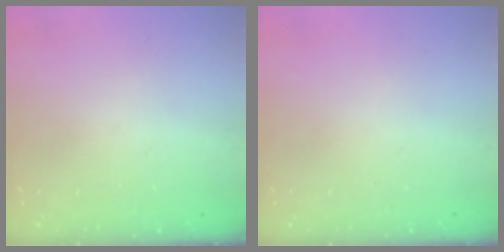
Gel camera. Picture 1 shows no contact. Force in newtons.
{"total": 0.0}